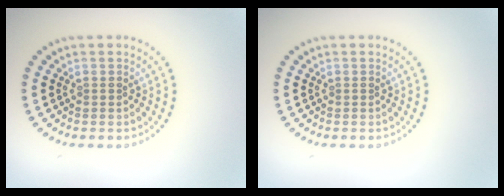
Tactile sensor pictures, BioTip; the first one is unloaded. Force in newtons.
{"total": 0.0}